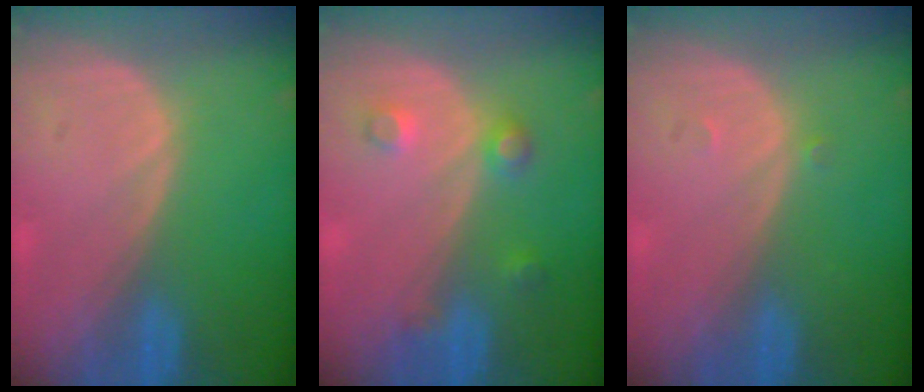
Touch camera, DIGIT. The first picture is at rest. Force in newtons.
{"total": 3.6, "press": 3.3, "slide": 1.3}
{"total": 0.7, "press": 0.5, "slide": 0.5}